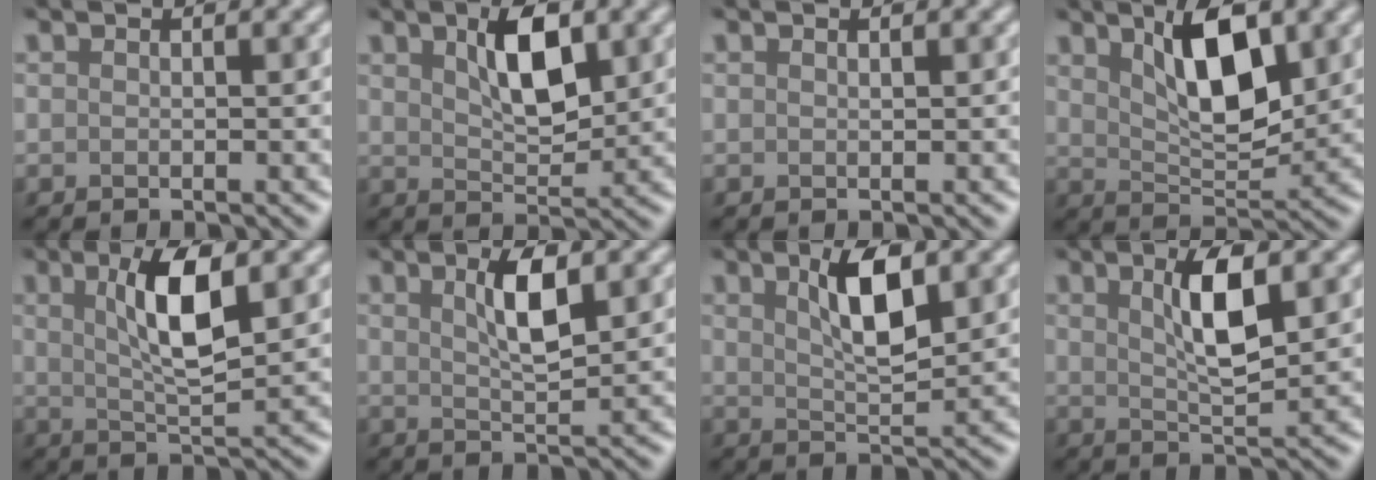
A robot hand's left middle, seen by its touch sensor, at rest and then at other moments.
{"total": 4.5, "force": [1.6, 1.8, 3.7], "torque": [-0.070, 0.001, 0.033]}
{"total": 0.0}
{"total": 6.6, "force": [2.5, 2.7, 5.5], "torque": [-0.096, -0.003, 0.047]}
{"total": 5.4, "force": [1.3, 1.3, 5.1], "torque": [-0.091, -0.003, 0.031]}
{"total": 3.4, "force": [1.1, 0.8, 3.1], "torque": [-0.057, 0.000, 0.025]}
{"total": 4.5, "force": [1.5, 1.3, 4.0], "torque": [-0.073, -0.002, 0.031]}
{"total": 4.4, "force": [1.2, 1.0, 4.1], "torque": [-0.076, -0.003, 0.027]}